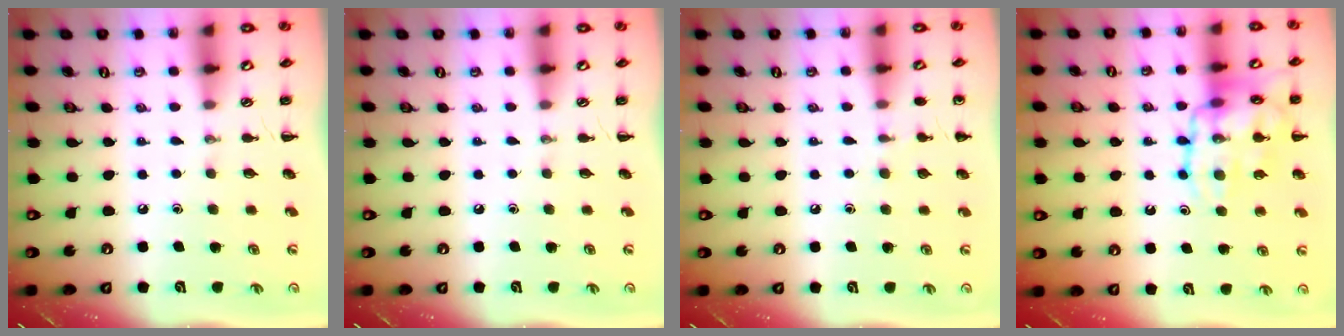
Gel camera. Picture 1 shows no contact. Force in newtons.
{"total": 0.0}
{"total": 5.2, "press": 4.9, "slide": 1.6}
{"total": 16.1, "press": 16.0, "slide": 1.5}